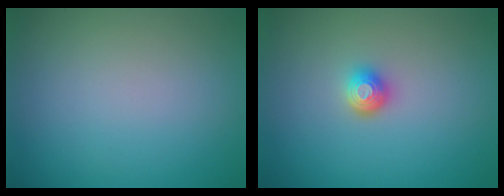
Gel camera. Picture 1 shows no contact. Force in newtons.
{"total": 1.7, "press": 1.3, "slide": 1.1}